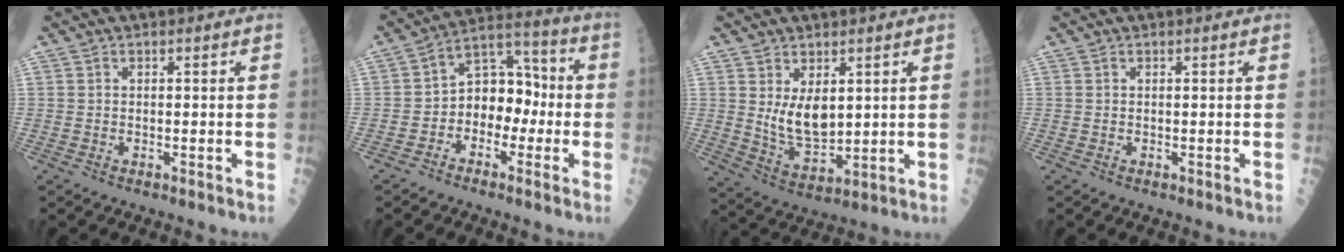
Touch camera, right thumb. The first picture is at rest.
{"total": 10.6, "force": [-2.3, 7.7, 6.9], "torque": [-0.062, 0.050, -0.053]}
{"total": 7.9, "force": [2.2, 4.2, 6.3], "torque": [-0.094, -0.030, 0.057]}
{"total": 0.0}